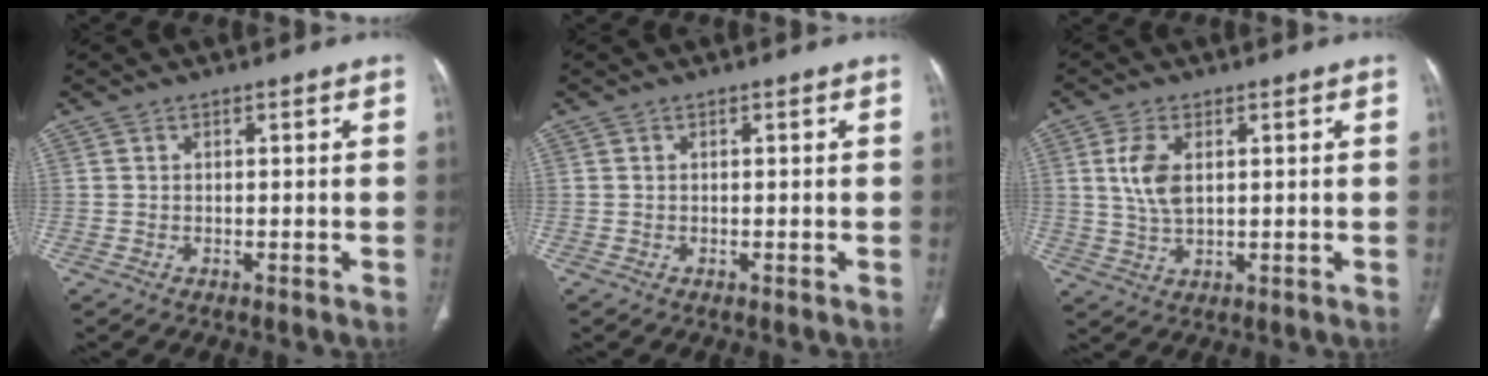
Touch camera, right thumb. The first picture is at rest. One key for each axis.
{"total": 0.0}
{"total": 6.5, "fx": 1.6, "fy": 3.4, "fz": 5.3, "tx": -0.114, "ty": -0.004, "tz": 0.036}